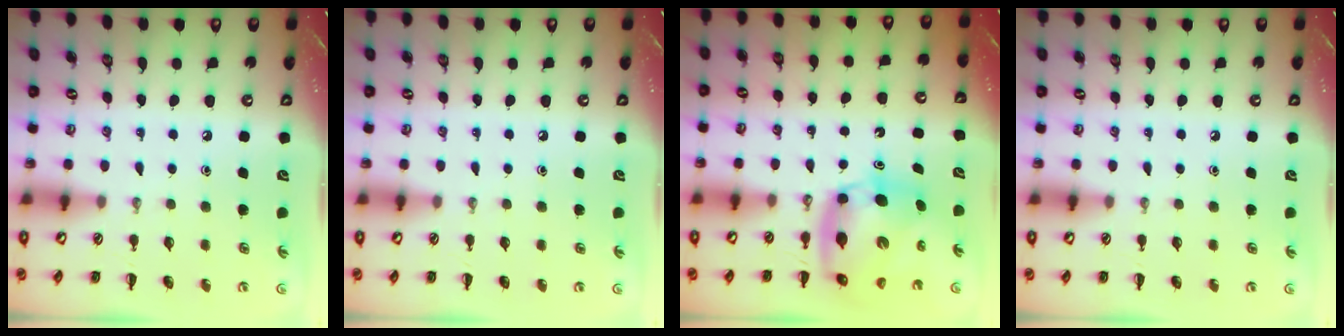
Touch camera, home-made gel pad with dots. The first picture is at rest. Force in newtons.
{"total": 0.5, "press": 0.1, "slide": 0.5}
{"total": 8.4, "press": 8.1, "slide": 2.3}
{"total": 0.0}